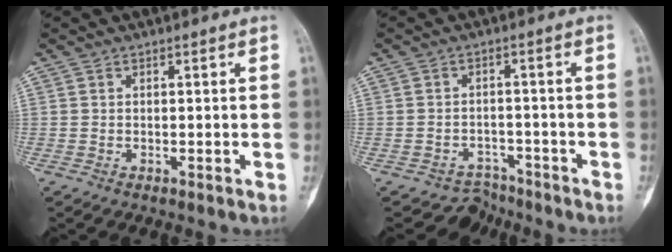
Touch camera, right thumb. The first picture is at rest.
{"total": 4.1, "force": [-3.4, 1.4, -1.9], "torque": [0.034, 0.046, -0.051]}